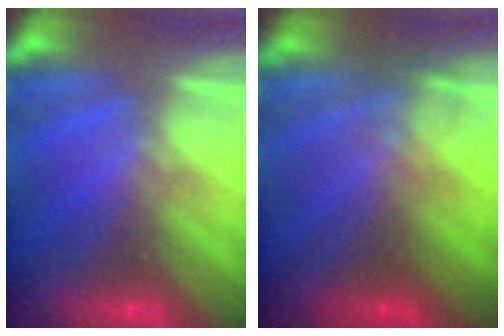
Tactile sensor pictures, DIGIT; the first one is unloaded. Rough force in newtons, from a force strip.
{"total": 1.8}